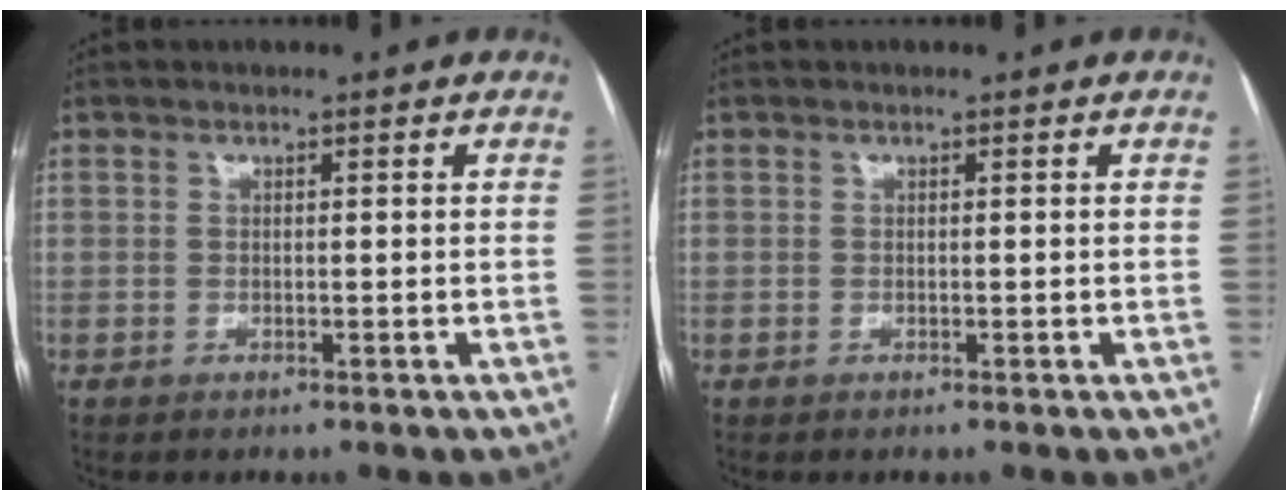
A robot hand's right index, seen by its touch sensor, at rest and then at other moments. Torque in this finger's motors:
{"motor_torque": [-0.01, 0.01, 0.00, 0.00]}